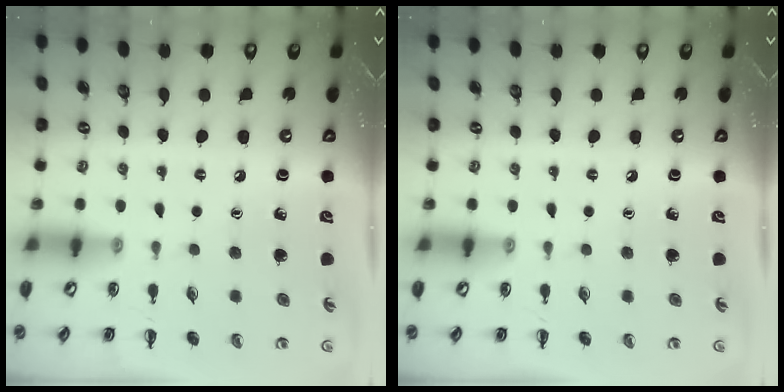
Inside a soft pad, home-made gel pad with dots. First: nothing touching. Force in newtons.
{"total": 0.0}